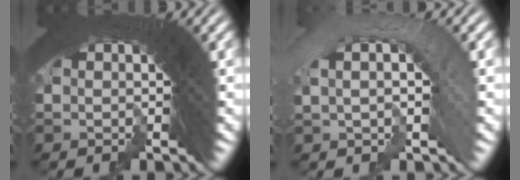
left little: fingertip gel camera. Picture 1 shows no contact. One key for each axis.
{"total": 3.5, "fx": -2.9, "fy": 2.1, "fz": 0.1, "tx": 0.005, "ty": 0.015, "tz": -0.055}